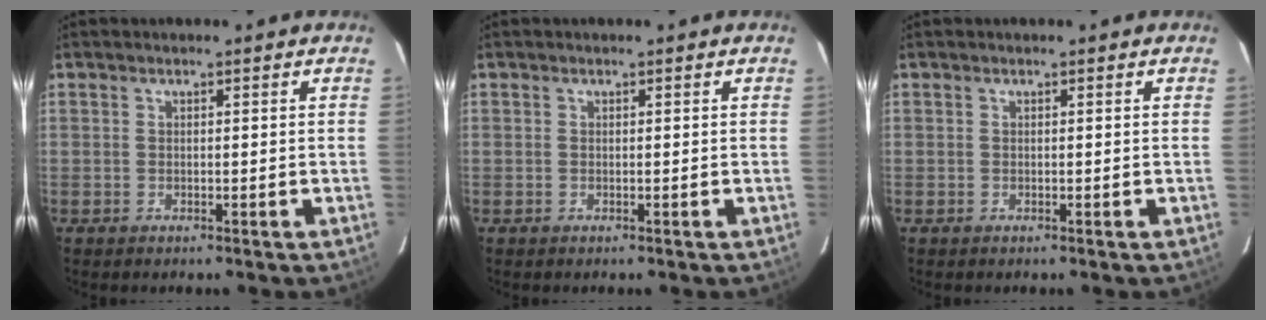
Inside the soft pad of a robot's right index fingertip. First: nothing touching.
{"total": 0.0}
{"total": 0.0}